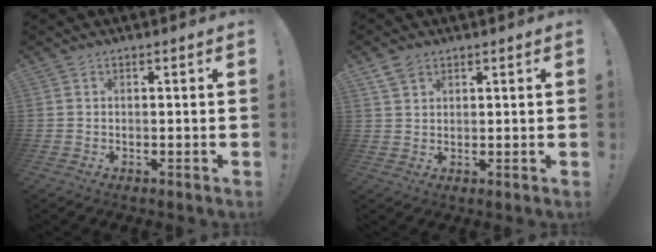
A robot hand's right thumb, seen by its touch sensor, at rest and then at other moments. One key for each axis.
{"total": 4.2, "fx": 2.8, "fy": 2.6, "fz": 1.9, "tx": -0.034, "ty": -0.006, "tz": 0.053}